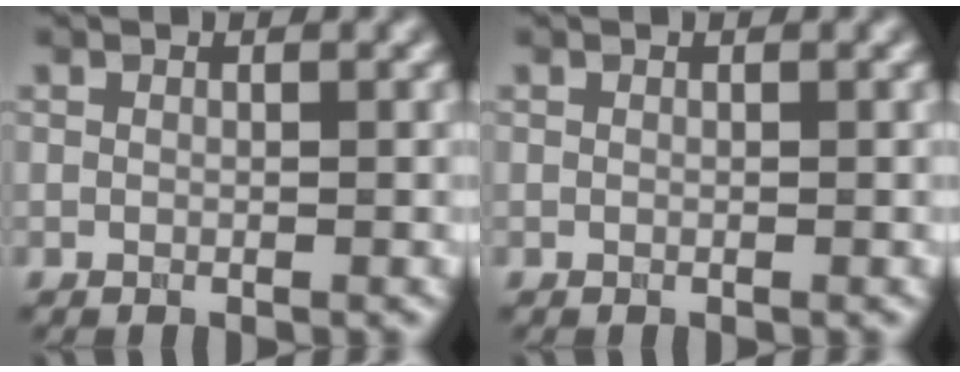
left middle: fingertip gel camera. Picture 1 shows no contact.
{"total": 0.0}